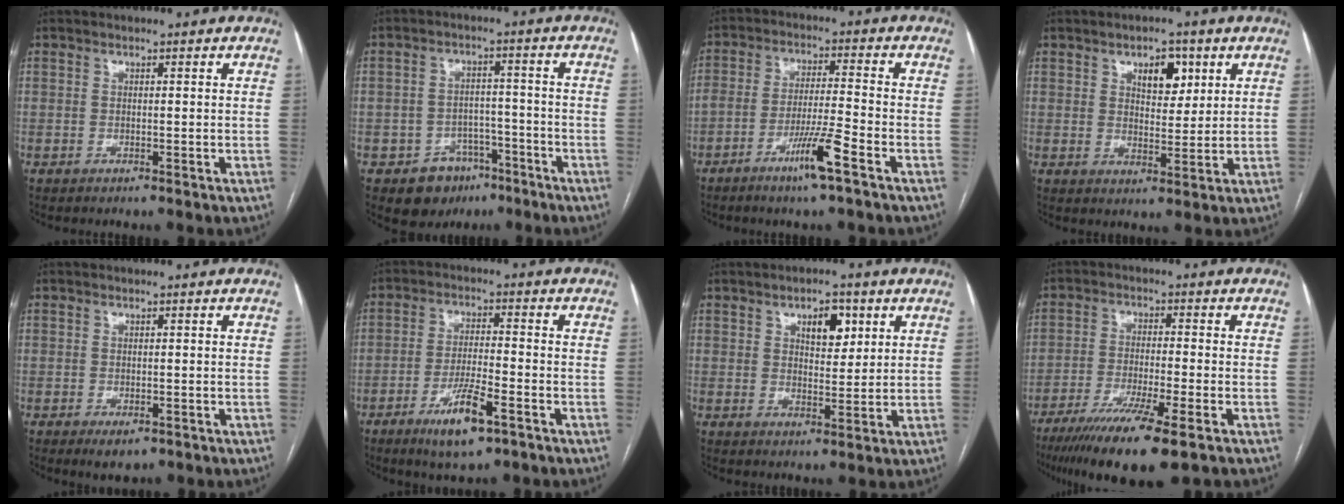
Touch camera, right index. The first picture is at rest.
{"total": 6.9, "force": [-3.8, 5.5, 1.5], "torque": [-0.014, 0.018, -0.046]}
{"total": 7.6, "force": [-4.4, -0.4, 6.2], "torque": [-0.115, -0.003, -0.080]}
{"total": 5.6, "force": [2.7, 2.8, 4.0], "torque": [-0.059, 0.005, 0.044]}
{"total": 2.7, "force": [-1.4, 1.4, 1.8], "torque": [-0.023, -0.003, -0.011]}
{"total": 8.1, "force": [-4.5, 1.4, 6.7], "torque": [-0.123, -0.012, -0.073]}
{"total": 5.4, "force": [2.5, 2.5, 4.1], "torque": [-0.063, 0.004, 0.041]}
{"total": 12.6, "force": [-8.0, 0.7, 9.8], "torque": [-0.170, -0.033, -0.132]}